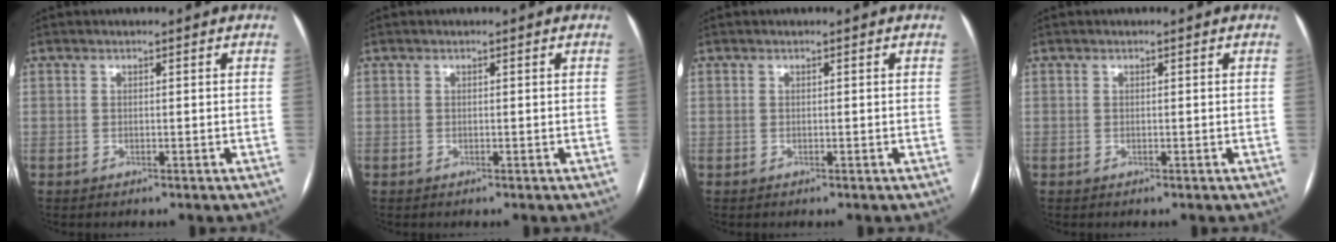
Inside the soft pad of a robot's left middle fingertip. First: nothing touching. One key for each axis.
{"total": 0.0}
{"total": 0.0}
{"total": 0.0}